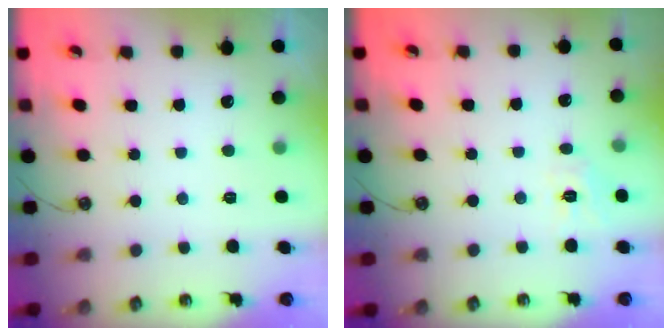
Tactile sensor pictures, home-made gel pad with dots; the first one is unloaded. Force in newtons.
{"total": 5.3, "press": 5.2, "slide": 0.7}